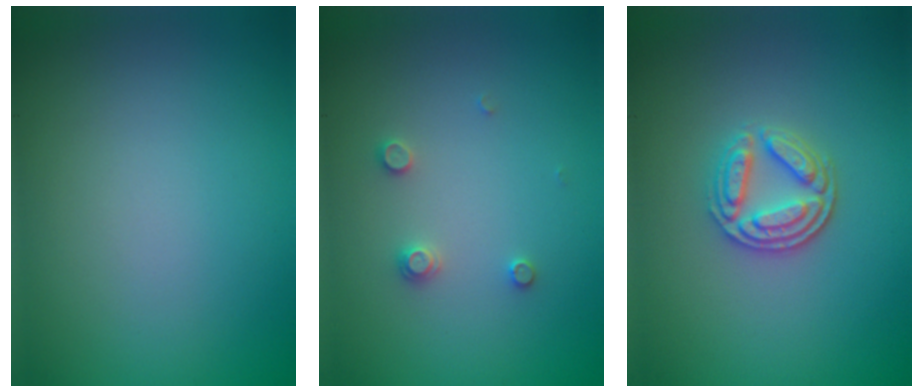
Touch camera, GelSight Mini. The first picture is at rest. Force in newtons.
{"total": 1.3, "press": 1.3, "slide": 0.2}
{"total": 3.6, "press": 3.1, "slide": 1.7}